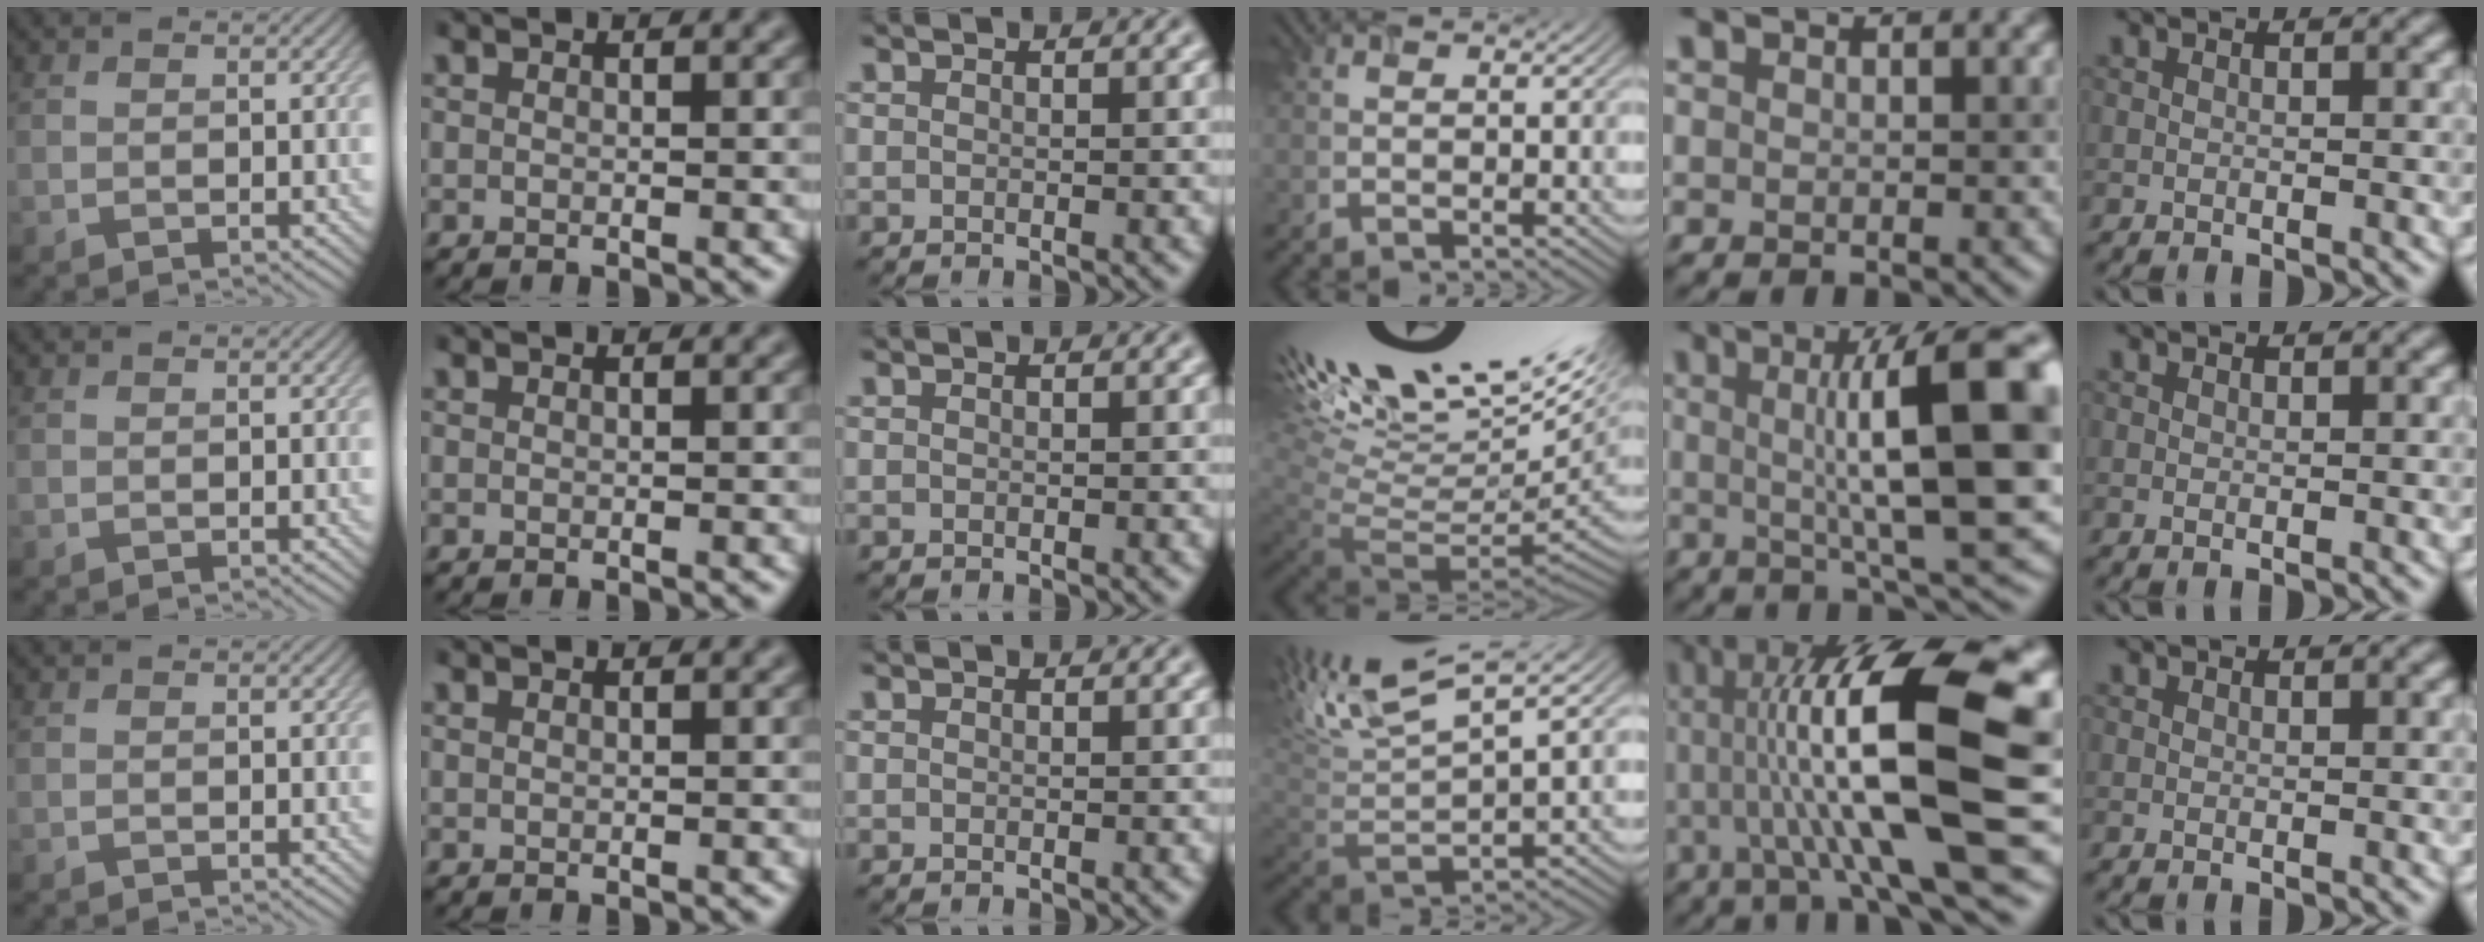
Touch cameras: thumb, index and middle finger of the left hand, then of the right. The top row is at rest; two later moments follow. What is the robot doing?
{"motion": "screw", "object": "timer"}